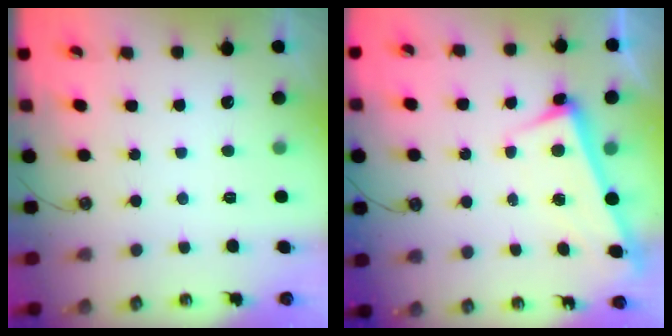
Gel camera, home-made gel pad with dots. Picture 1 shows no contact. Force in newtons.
{"total": 2.6, "press": 2.5, "slide": 0.7}